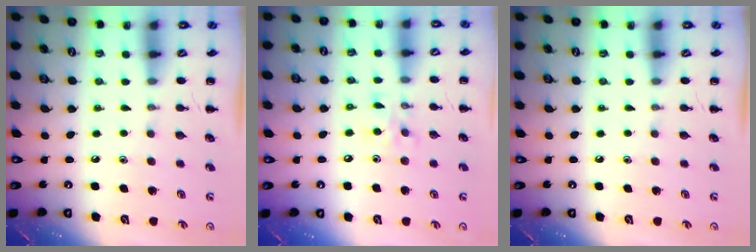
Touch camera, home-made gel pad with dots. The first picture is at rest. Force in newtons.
{"total": 7.4, "press": 7.3, "slide": 0.7}
{"total": 0.0}